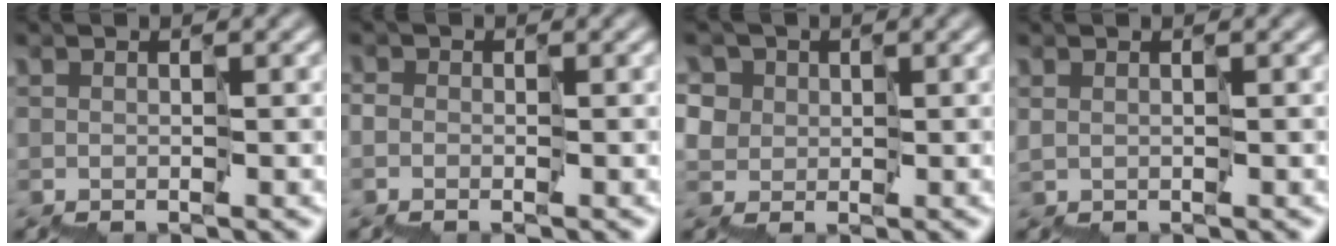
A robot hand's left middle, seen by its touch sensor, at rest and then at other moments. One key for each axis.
{"total": 1.1, "fx": -0.7, "fy": 0.8, "fz": 0.0, "tx": 0.008, "ty": -0.002, "tz": -0.019}
{"total": 3.6, "fx": 2.0, "fy": 2.9, "fz": 0.5, "tx": -0.011, "ty": 0.013, "tz": 0.017}
{"total": 0.6, "fx": 0.5, "fy": -0.3, "fz": -0.1, "tx": -0.002, "ty": 0.000, "tz": 0.011}